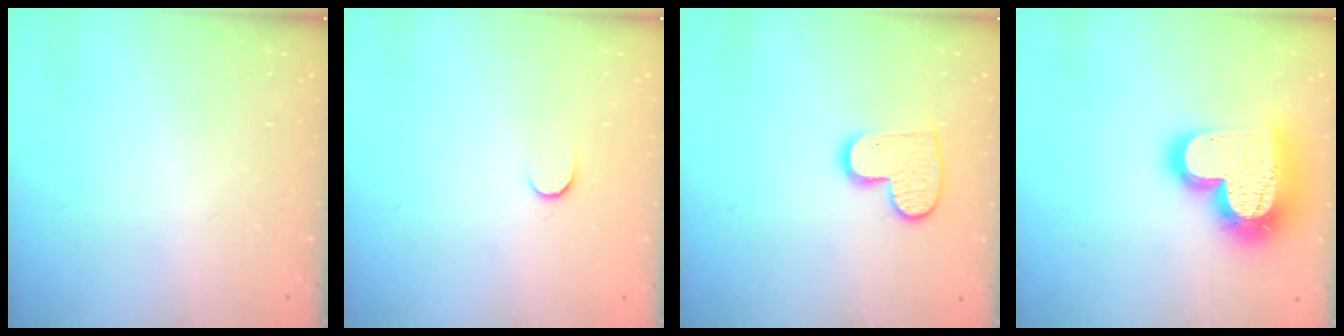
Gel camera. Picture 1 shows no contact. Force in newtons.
{"total": 3.4, "press": 3.4, "slide": 0.4}
{"total": 10.1, "press": 10.0, "slide": 0.6}
{"total": 23.6, "press": 23.5, "slide": 2.1}